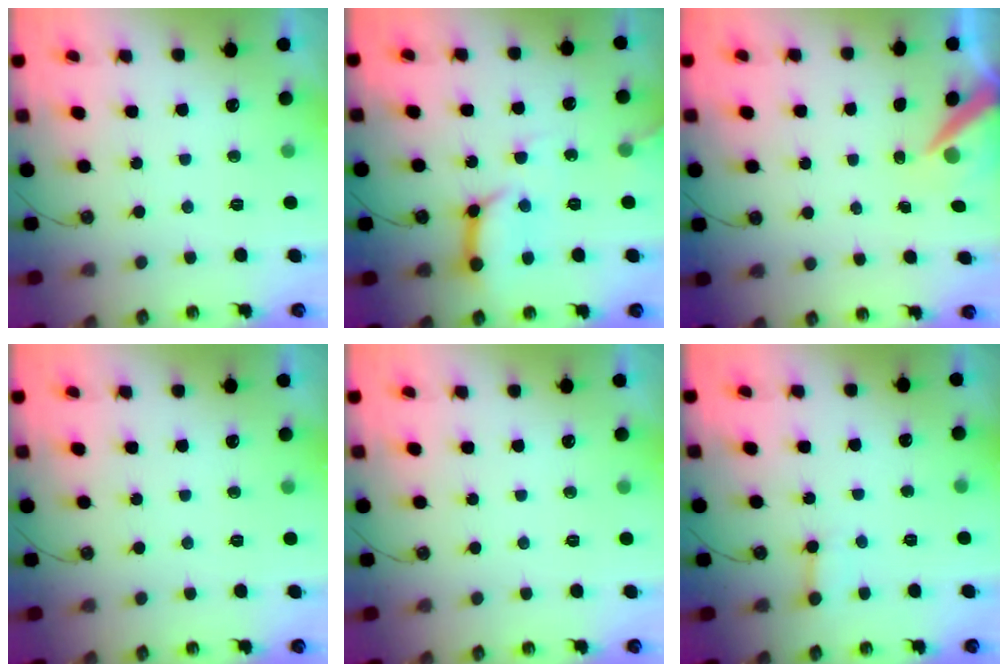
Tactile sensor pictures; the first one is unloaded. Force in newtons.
{"total": 12.2, "press": 12.1, "slide": 1.4}
{"total": 6.9, "press": 6.9, "slide": 0.9}
{"total": 0.0}
{"total": 0.0}
{"total": 2.5, "press": 2.5, "slide": 0.4}